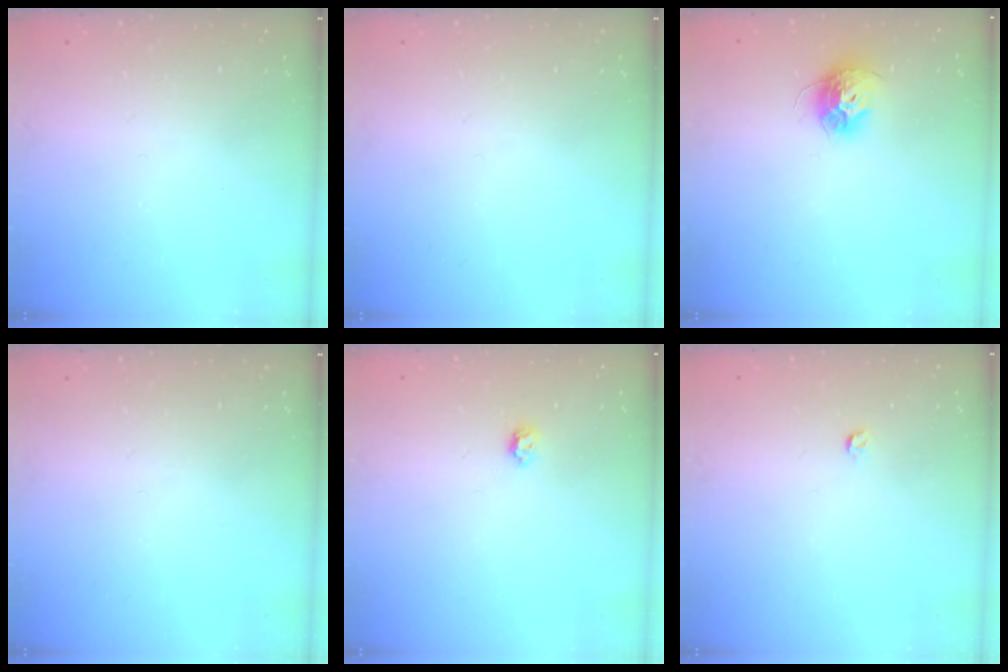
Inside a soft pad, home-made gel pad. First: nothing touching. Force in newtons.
{"total": 0.0}
{"total": 10.4, "press": 10.4, "slide": 0.5}
{"total": 0.0}
{"total": 4.0, "press": 3.9, "slide": 0.6}
{"total": 3.0, "press": 2.9, "slide": 0.4}